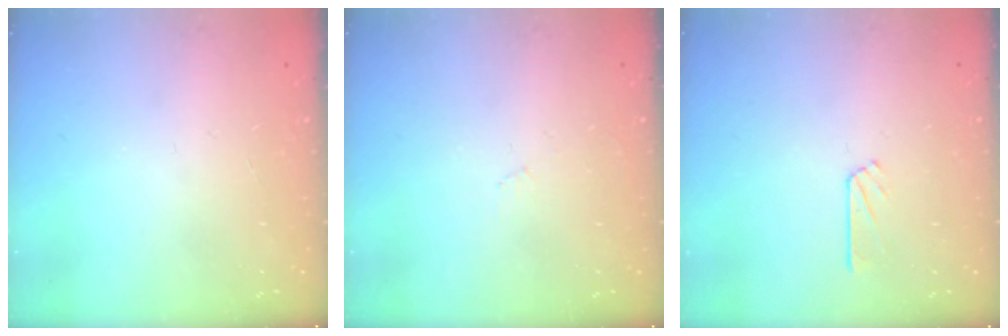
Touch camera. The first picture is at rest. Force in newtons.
{"total": 2.7, "press": 2.6, "slide": 0.4}
{"total": 2.5, "press": 2.5, "slide": 0.2}